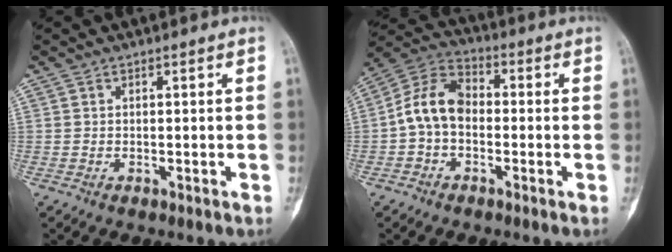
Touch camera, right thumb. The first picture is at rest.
{"total": 9.8, "force": [-1.0, 6.8, 7.0], "torque": [-0.120, 0.033, -0.036]}